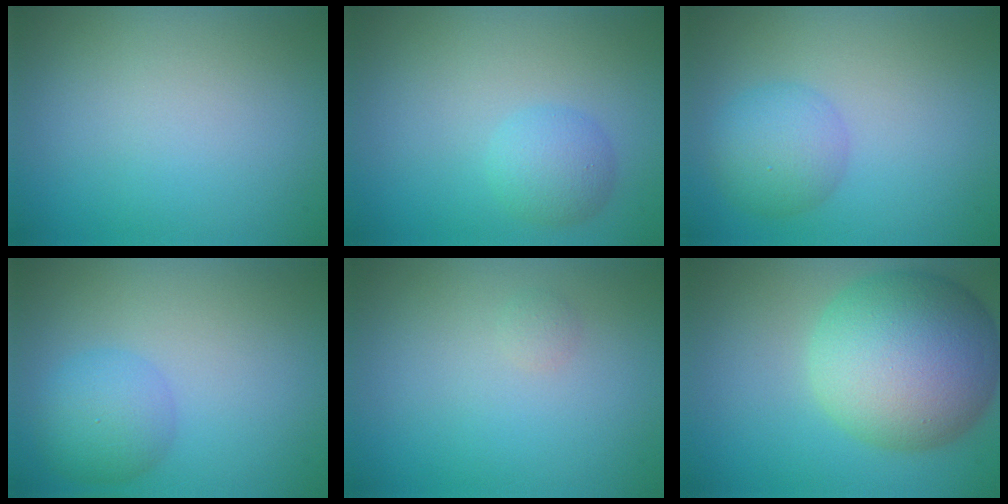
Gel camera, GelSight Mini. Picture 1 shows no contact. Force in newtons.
{"total": 2.5, "press": 2.5, "slide": 0.2}
{"total": 3.7, "press": 3.7, "slide": 0.1}
{"total": 3.8, "press": 3.8, "slide": 0.1}
{"total": 0.6, "press": 0.6, "slide": 0.0}
{"total": 12.4, "press": 12.4, "slide": 0.5}